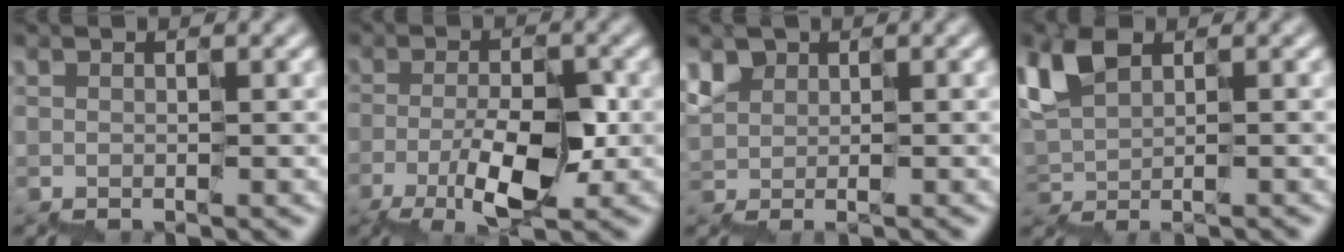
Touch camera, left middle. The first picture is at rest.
{"total": 4.8, "force": [-1.7, 1.8, 4.1], "torque": [-0.073, 0.004, -0.030]}
{"total": 2.2, "force": [0.6, 1.9, 0.9], "torque": [-0.016, 0.008, 0.004]}
{"total": 3.3, "force": [0.6, 1.9, 2.7], "torque": [-0.057, 0.007, 0.005]}